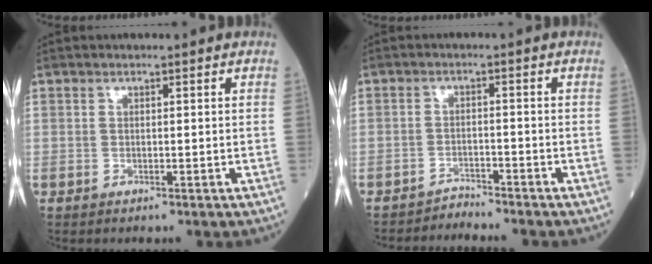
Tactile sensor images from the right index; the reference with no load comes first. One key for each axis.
{"total": 2.8, "fx": -2.6, "fy": -0.7, "fz": -1.0, "tx": 0.022, "ty": -0.009, "tz": -0.042}